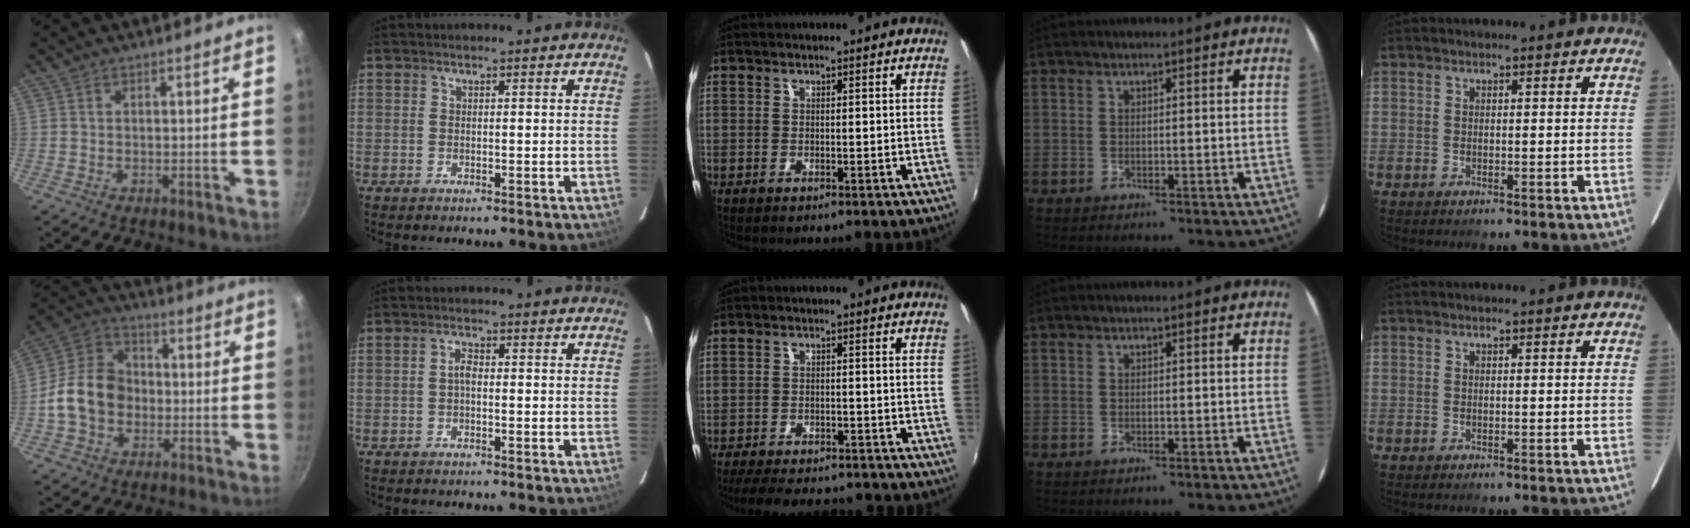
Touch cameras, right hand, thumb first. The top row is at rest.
{"thumb": {"total": 13.0, "force": [-2.1, 10.4, 7.4], "torque": [-0.105, 0.031, -0.055]}, "index": {"total": 1.6, "force": [-0.3, 0.8, 1.4], "torque": [-0.027, 0.008, -0.008]}, "middle": {"total": 11.7, "force": [-10.1, 3.5, 4.7], "torque": [-0.108, -0.010, -0.145]}}